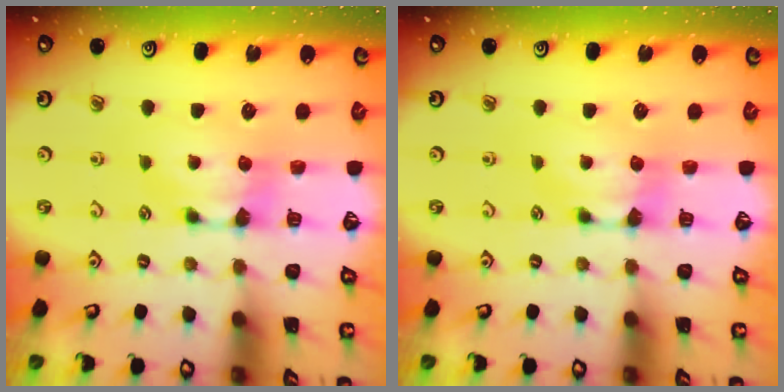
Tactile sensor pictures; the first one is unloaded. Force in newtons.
{"total": 0.0}